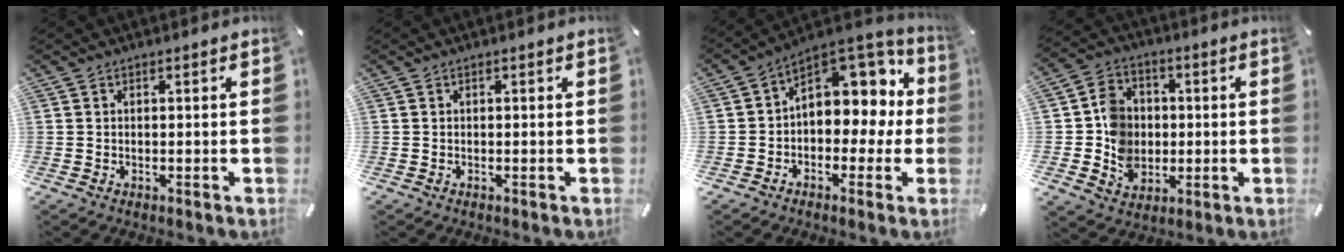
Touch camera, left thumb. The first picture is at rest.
{"total": 0.0}
{"total": 10.0, "force": [3.5, 7.7, 5.2], "torque": [-0.058, -0.036, 0.065]}
{"total": 9.8, "force": [-0.5, 9.0, 3.9], "torque": [-0.071, 0.016, -0.001]}